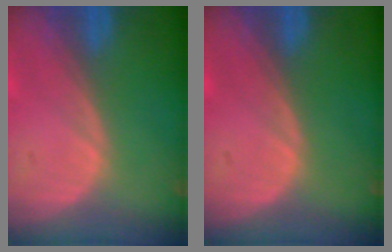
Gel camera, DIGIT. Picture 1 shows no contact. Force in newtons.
{"total": 0.0}